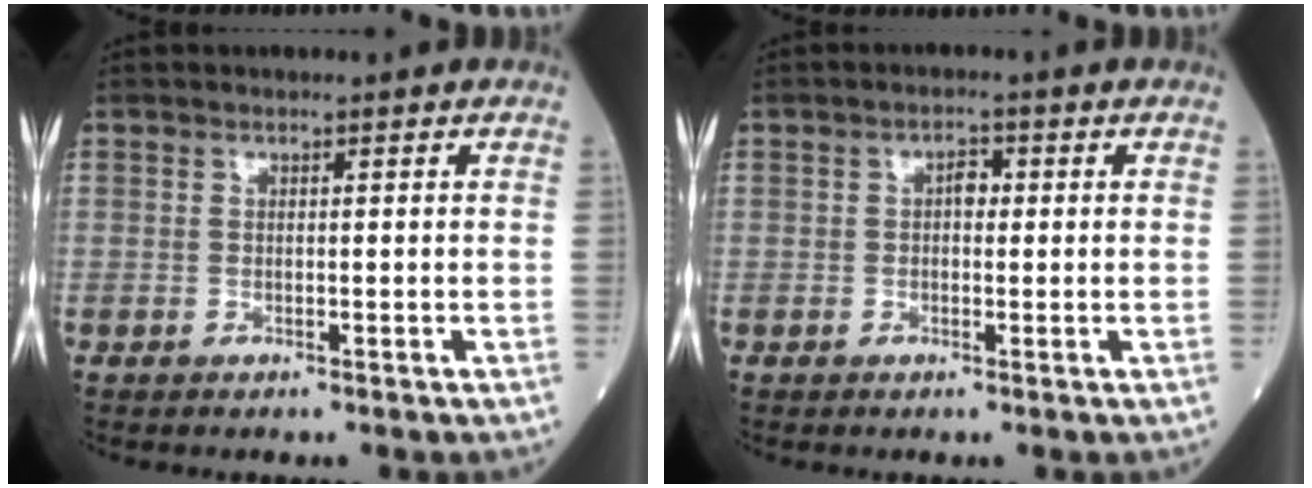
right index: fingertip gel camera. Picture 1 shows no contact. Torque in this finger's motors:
{"motor_torque": [0.12, -0.03, 0.03, 0.02]}